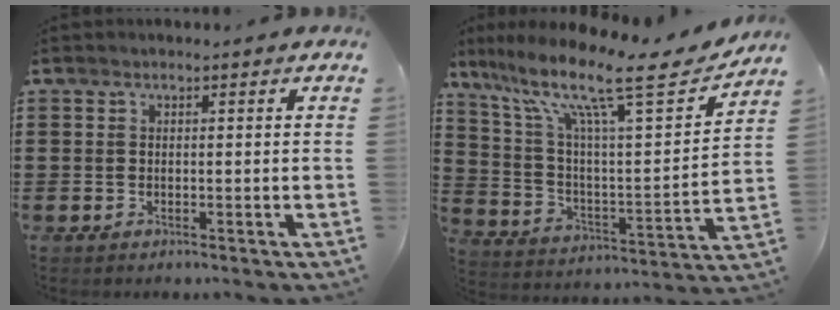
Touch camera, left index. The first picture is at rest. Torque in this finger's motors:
{"motor_torque": [2.14, 0.00, 0.42, 0.21]}